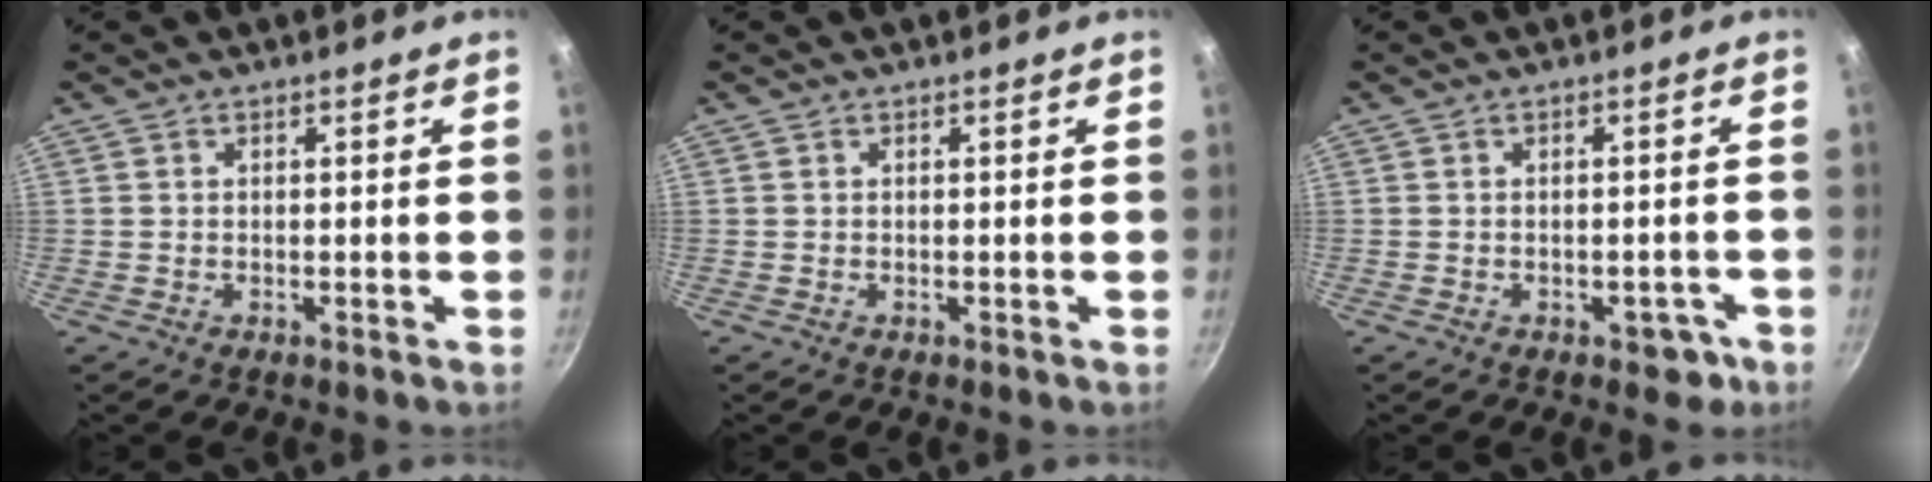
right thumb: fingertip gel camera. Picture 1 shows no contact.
{"total": 0.0}
{"total": 3.5, "force": [-1.8, 2.3, 2.0], "torque": [-0.005, 0.021, -0.006]}